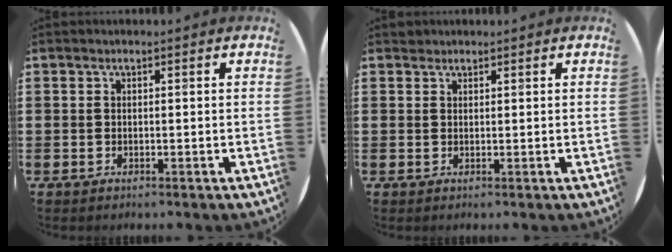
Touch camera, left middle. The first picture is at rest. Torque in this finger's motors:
{"motor_torque": [0.13, -0.11, -0.02, 0.00]}